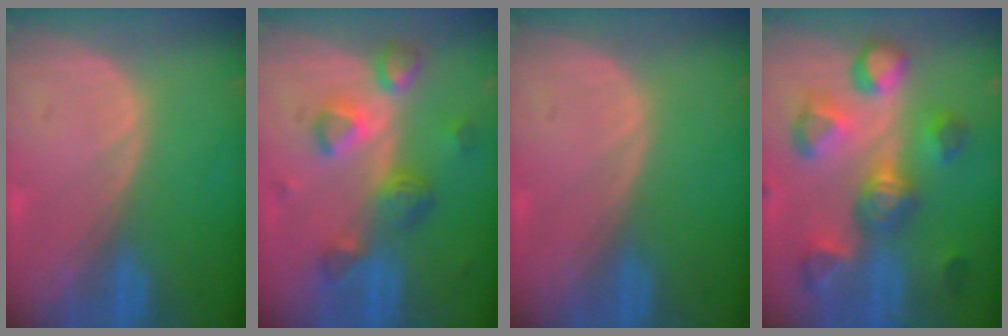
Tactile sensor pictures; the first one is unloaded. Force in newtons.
{"total": 7.9, "press": 7.1, "slide": 3.5}
{"total": 0.0}
{"total": 9.9, "press": 9.7, "slide": 1.9}